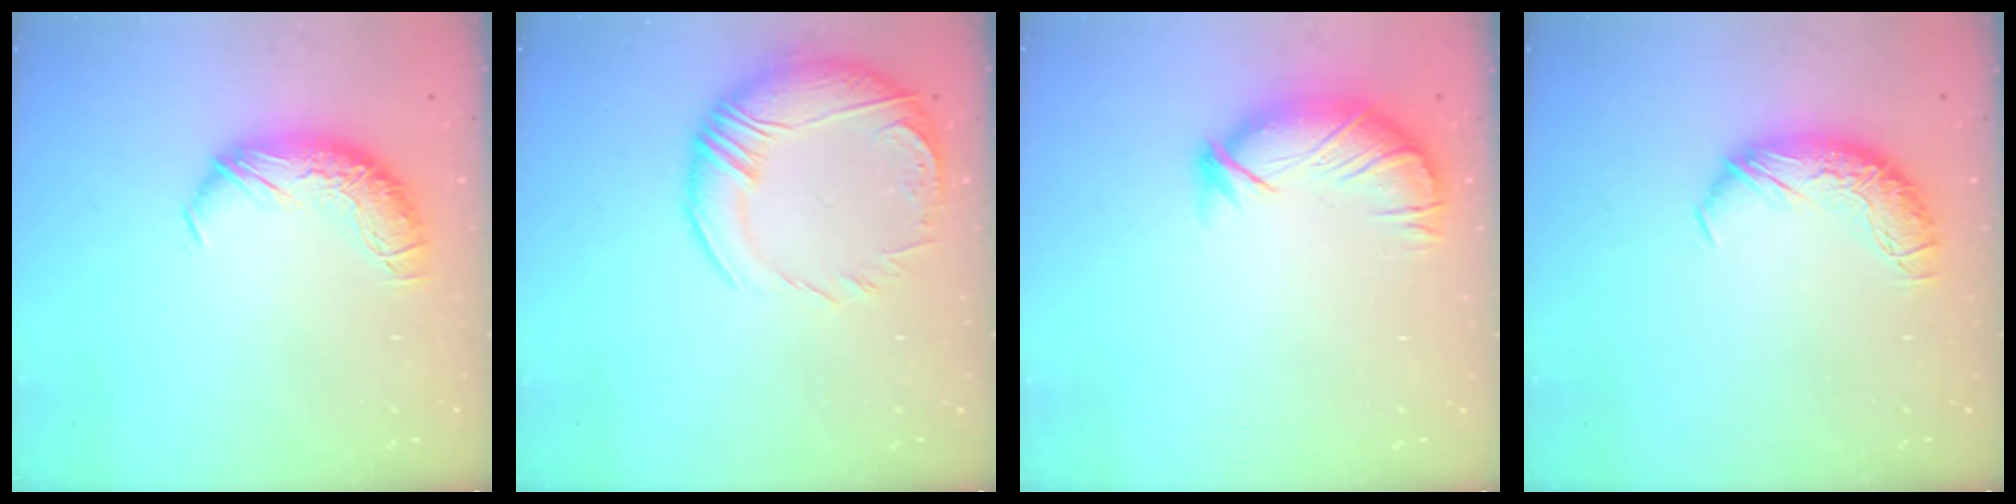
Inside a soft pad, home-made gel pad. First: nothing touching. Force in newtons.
{"total": 6.3, "press": 4.2, "slide": 4.7}
{"total": 3.8, "press": 3.2, "slide": 2.0}
{"total": 0.0}